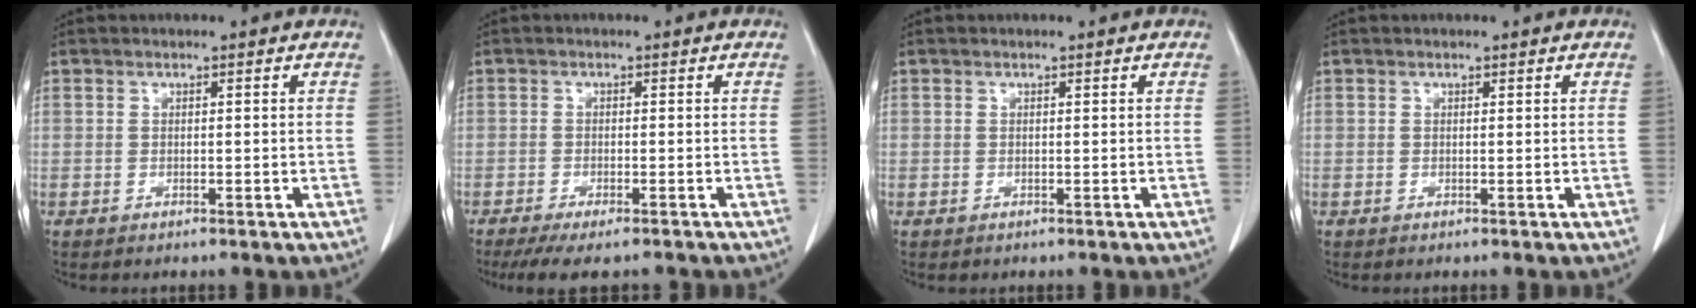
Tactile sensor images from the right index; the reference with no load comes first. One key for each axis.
{"total": 8.2, "fx": -6.8, "fy": 1.6, "fz": 4.3, "tx": -0.058, "ty": -0.013, "tz": -0.102}
{"total": 0.0}
{"total": 0.0}